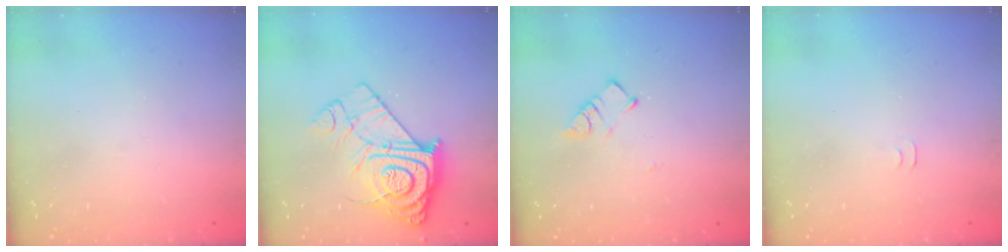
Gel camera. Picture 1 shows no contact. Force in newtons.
{"total": 14.9, "press": 14.8, "slide": 1.0}
{"total": 3.7, "press": 3.7, "slide": 0.2}
{"total": 4.0, "press": 4.0, "slide": 0.6}